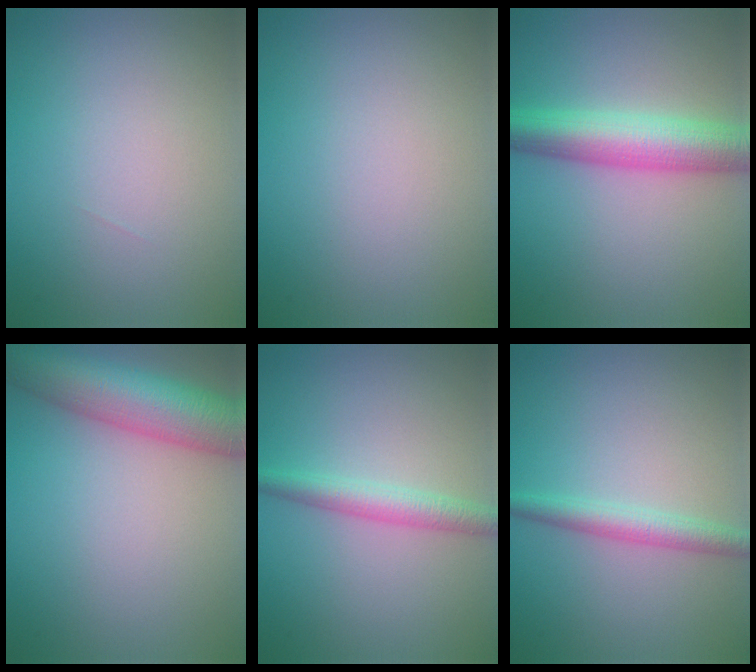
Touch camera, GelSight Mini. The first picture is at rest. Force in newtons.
{"total": 0.0}
{"total": 6.4, "press": 6.4, "slide": 0.3}
{"total": 8.4, "press": 8.4, "slide": 0.4}
{"total": 2.7, "press": 2.7, "slide": 0.0}
{"total": 2.4, "press": 2.4, "slide": 0.1}